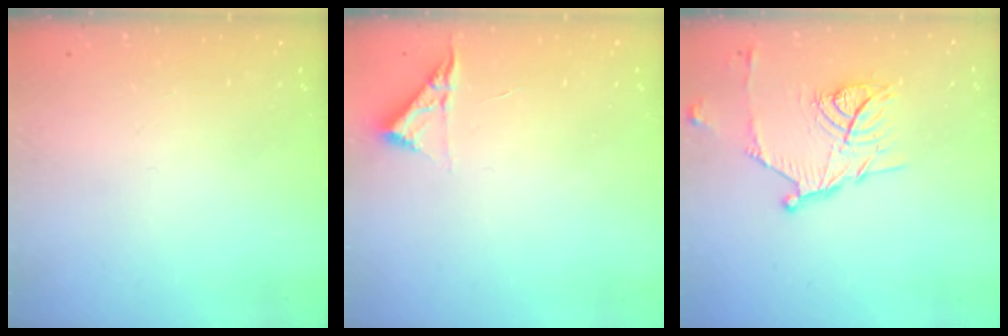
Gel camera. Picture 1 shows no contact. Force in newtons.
{"total": 5.1, "press": 5.0, "slide": 0.7}
{"total": 14.1, "press": 14.1, "slide": 0.2}